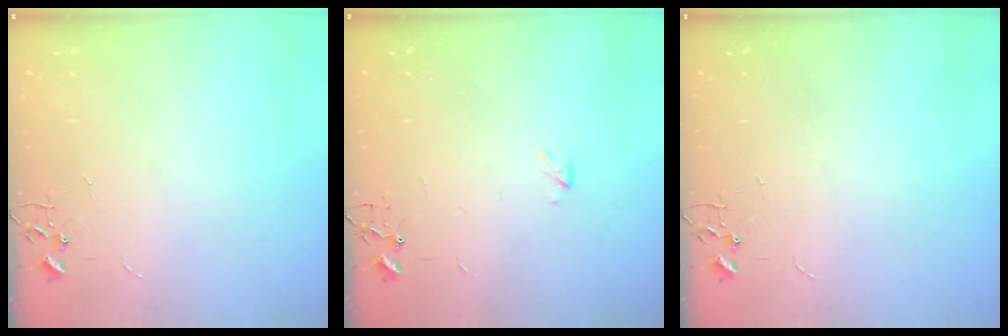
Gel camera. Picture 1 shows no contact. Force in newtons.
{"total": 2.3, "press": 2.3, "slide": 0.4}
{"total": 0.0}